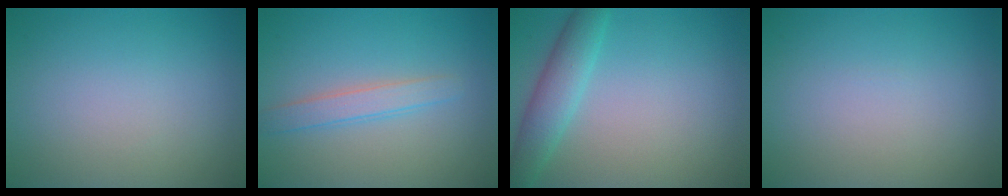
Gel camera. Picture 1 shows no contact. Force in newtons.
{"total": 2.1, "press": 2.1, "slide": 0.0}
{"total": 3.4, "press": 3.4, "slide": 0.1}
{"total": 0.0}